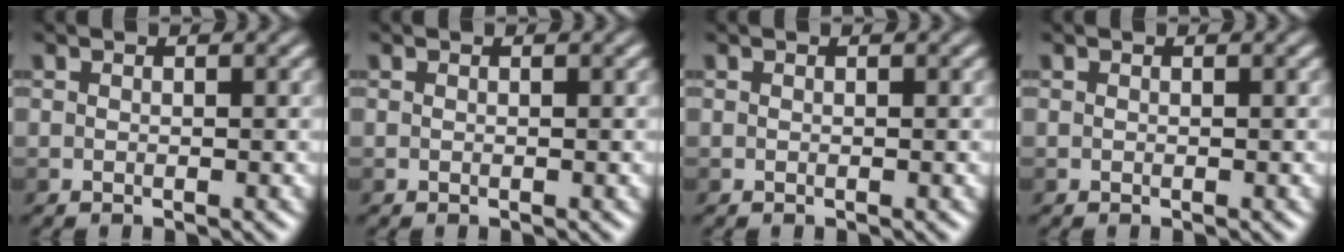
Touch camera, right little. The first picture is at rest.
{"total": 0.0}
{"total": 0.0}
{"total": 0.0}